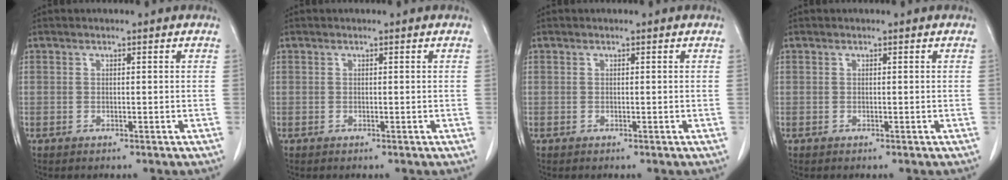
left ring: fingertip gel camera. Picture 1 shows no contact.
{"total": 0.0}
{"total": 0.0}
{"total": 0.0}